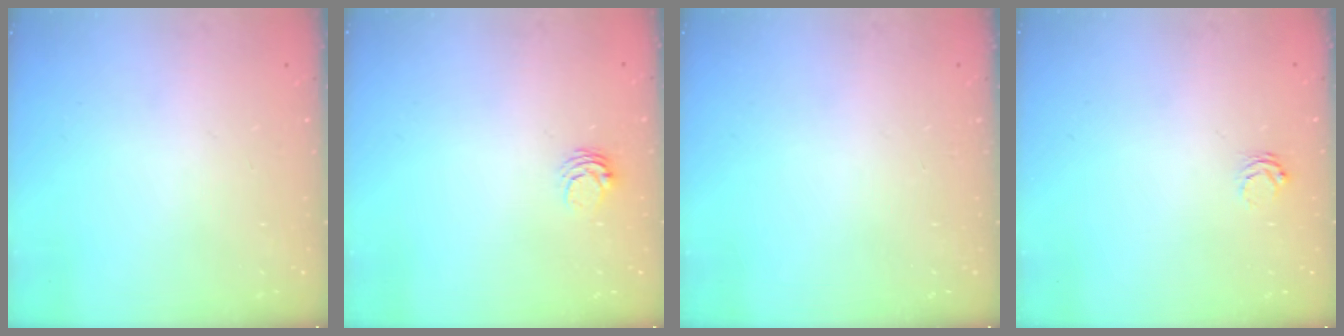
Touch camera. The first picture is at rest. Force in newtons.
{"total": 4.4, "press": 4.3, "slide": 0.6}
{"total": 0.0}
{"total": 2.5, "press": 2.5, "slide": 0.2}